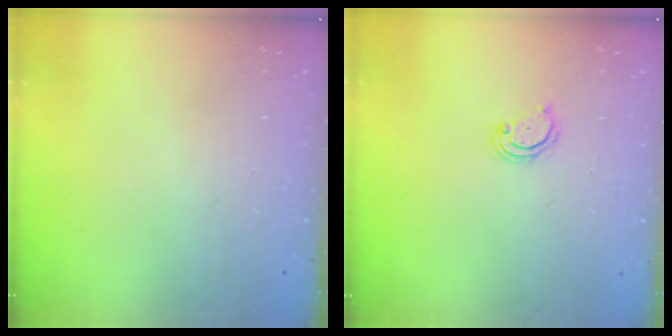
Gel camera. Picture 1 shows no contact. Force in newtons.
{"total": 3.3, "press": 3.3, "slide": 0.5}